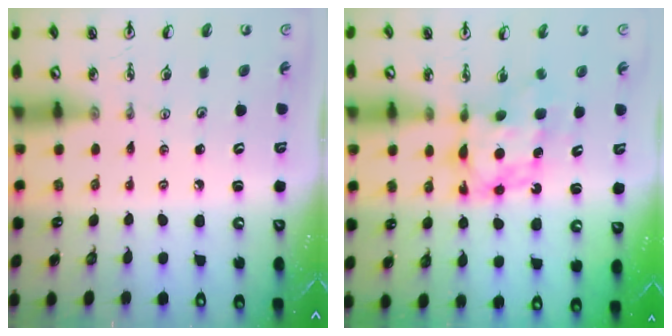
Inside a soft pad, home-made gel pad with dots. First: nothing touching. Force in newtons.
{"total": 6.8, "press": 6.8, "slide": 0.6}